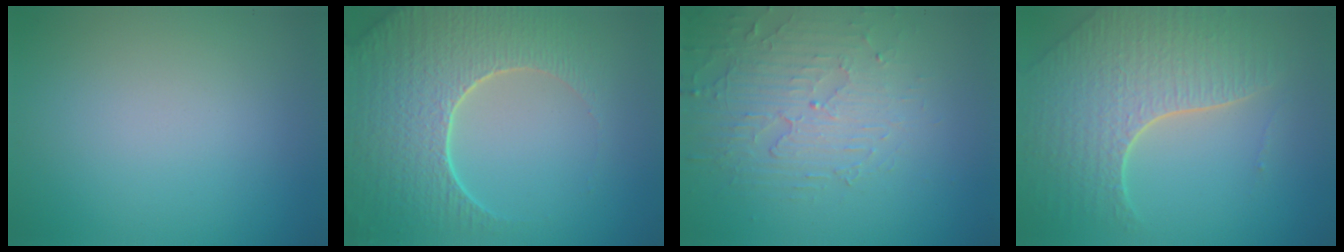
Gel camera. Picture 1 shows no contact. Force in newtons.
{"total": 7.6, "press": 5.9, "slide": 4.8}
{"total": 3.9, "press": 3.7, "slide": 1.1}
{"total": 7.0, "press": 5.0, "slide": 4.9}